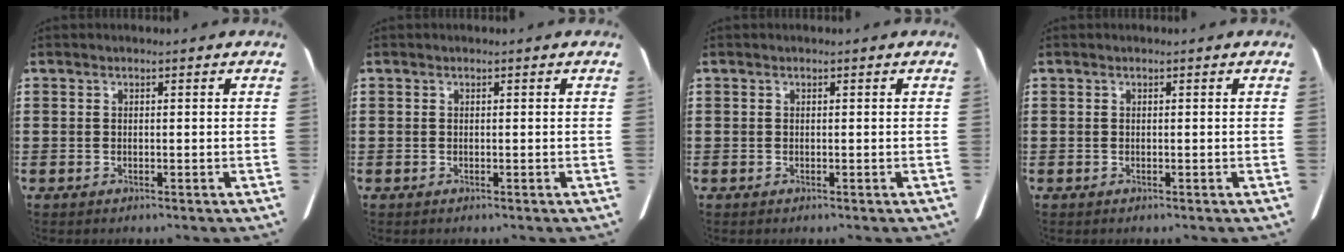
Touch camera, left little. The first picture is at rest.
{"total": 0.0}
{"total": 0.0}
{"total": 0.0}